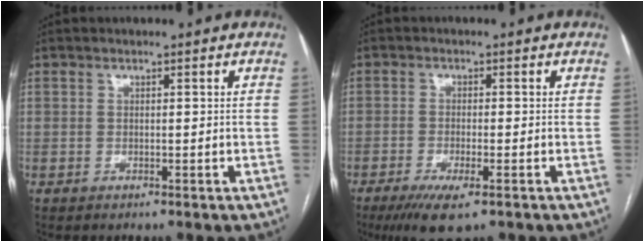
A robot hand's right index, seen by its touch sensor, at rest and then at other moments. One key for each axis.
{"total": 6.3, "fx": -3.8, "fy": 1.1, "fz": 4.9, "tx": -0.087, "ty": -0.016, "tz": -0.062}